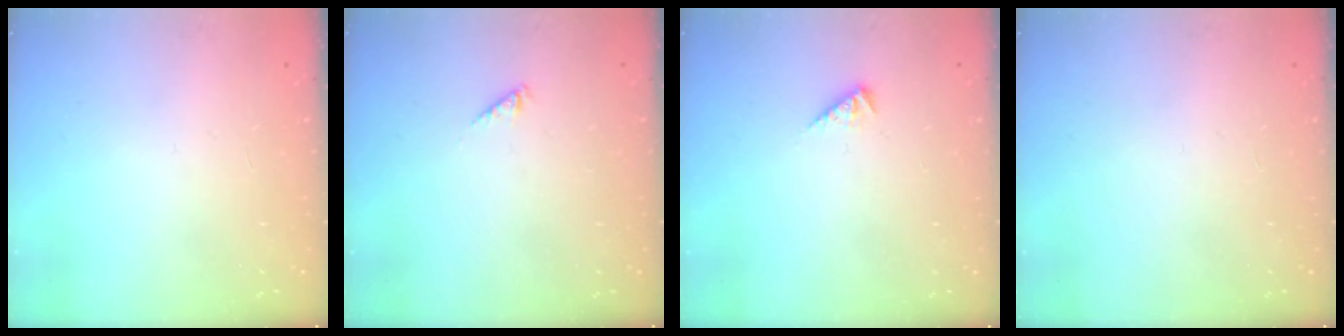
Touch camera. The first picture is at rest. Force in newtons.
{"total": 0.9, "press": 0.8, "slide": 0.3}
{"total": 2.7, "press": 2.7, "slide": 0.6}
{"total": 0.0}